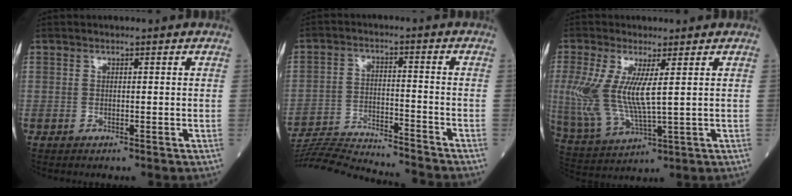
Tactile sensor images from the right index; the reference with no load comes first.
{"total": 17.2, "force": [-16.6, -0.6, 4.6], "torque": [-0.085, -0.014, -0.261]}
{"total": 10.2, "force": [1.6, 2.2, 9.8], "torque": [-0.237, -0.008, 0.040]}